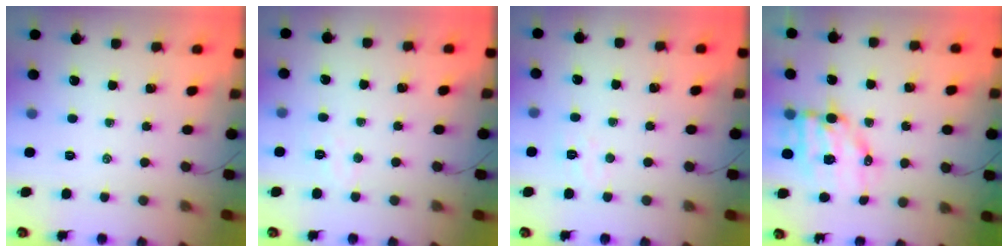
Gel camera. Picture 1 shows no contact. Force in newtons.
{"total": 3.2, "press": 3.1, "slide": 0.8}
{"total": 3.3, "press": 3.2, "slide": 0.9}
{"total": 9.2, "press": 9.0, "slide": 2.1}